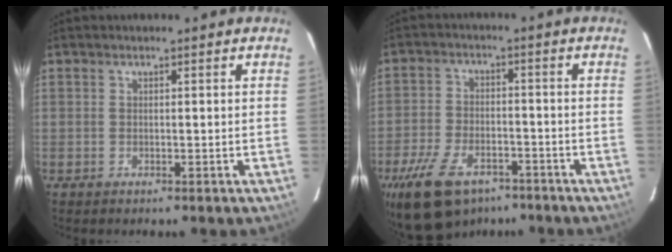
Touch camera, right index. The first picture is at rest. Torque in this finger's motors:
{"motor_torque": [1.05, -1.09, 0.67, 0.16]}